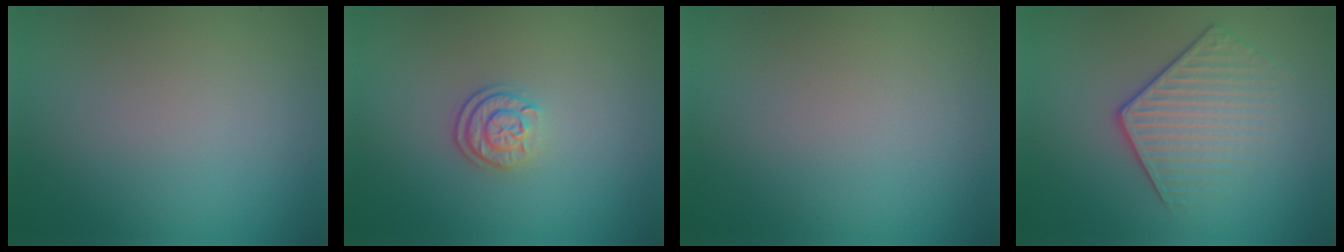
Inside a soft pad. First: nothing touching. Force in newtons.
{"total": 2.3, "press": 1.9, "slide": 1.4}
{"total": 0.0}
{"total": 3.5, "press": 3.1, "slide": 1.8}